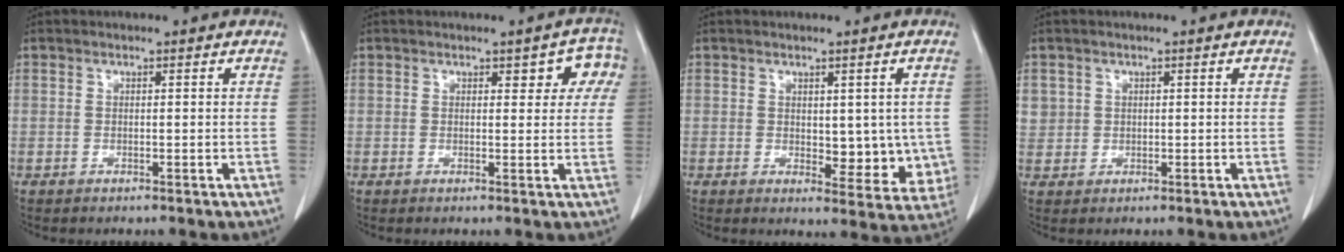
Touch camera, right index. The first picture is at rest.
{"total": 4.5, "force": [1.9, 2.1, 3.5], "torque": [-0.022, 0.014, 0.015]}
{"total": 7.2, "force": [0.1, 3.9, 6.0], "torque": [-0.046, -0.009, 0.010]}
{"total": 2.5, "force": [1.0, 2.3, 0.2], "torque": [0.011, 0.004, 0.018]}